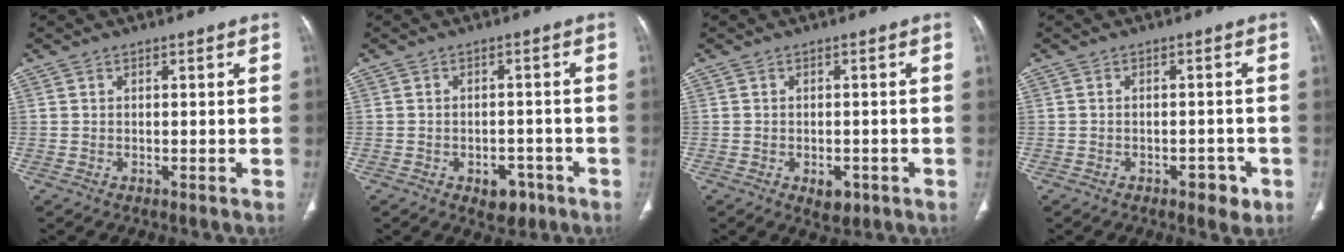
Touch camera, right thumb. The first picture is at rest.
{"total": 4.6, "force": [-2.5, 3.0, 2.5], "torque": [-0.014, 0.015, -0.027]}
{"total": 3.2, "force": [-1.4, 1.9, 2.2], "torque": [-0.020, 0.002, -0.010]}
{"total": 3.4, "force": [-1.8, 1.8, 2.3], "torque": [-0.017, 0.009, -0.020]}